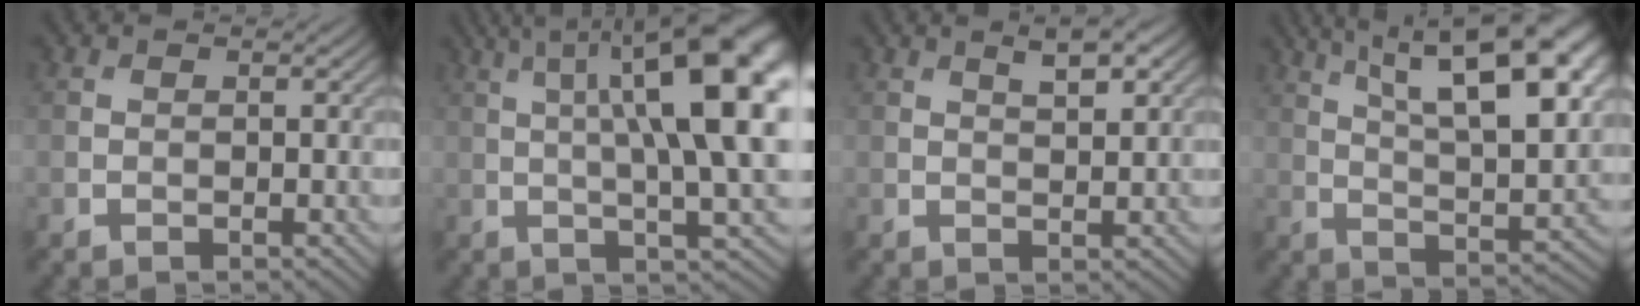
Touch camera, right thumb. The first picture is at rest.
{"total": 16.5, "force": [4.0, 4.4, 15.4], "torque": [-0.211, 0.032, 0.064]}
{"total": 3.7, "force": [2.0, 1.0, 2.9], "torque": [-0.047, -0.003, 0.037]}
{"total": 18.4, "force": [8.6, 7.0, 14.6], "torque": [-0.223, 0.028, 0.129]}